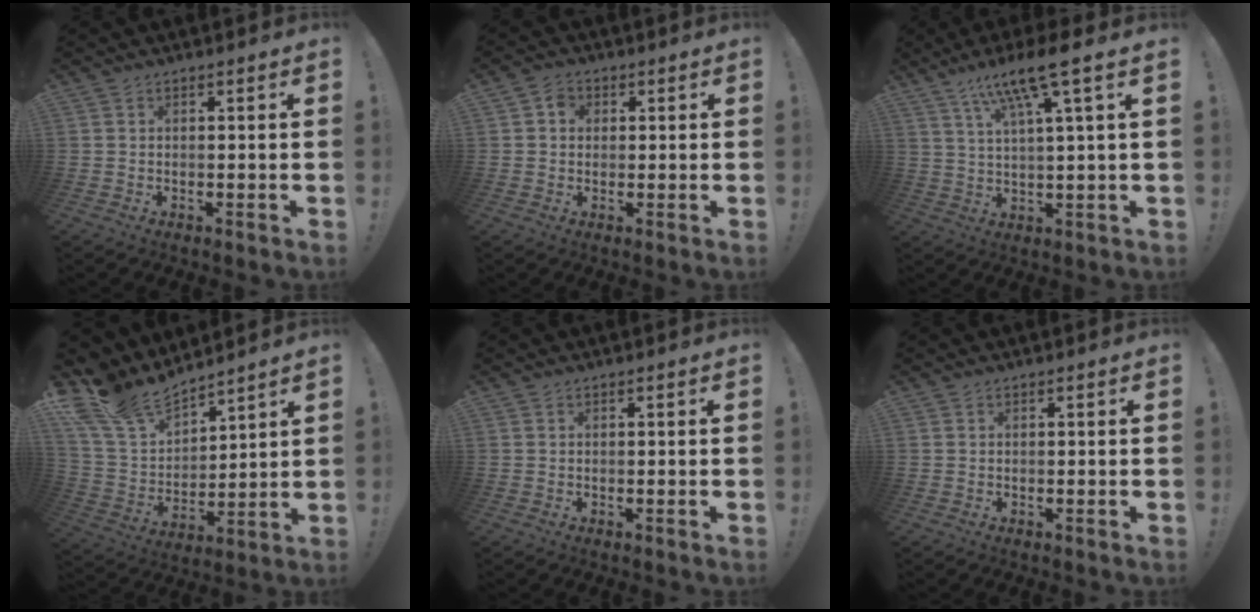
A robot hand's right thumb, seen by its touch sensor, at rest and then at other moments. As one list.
[{"total": 3.8, "force": [0.9, 3.3, 1.7], "torque": [-0.026, 0.004, 0.016]}, {"total": 11.8, "force": [7.0, 0.4, 9.4], "torque": [-0.175, -0.029, 0.109]}, {"total": 15.9, "force": [13.5, 6.9, 4.8], "torque": [-0.108, -0.099, 0.256]}, {"total": 0.0}, {"total": 0.0}]